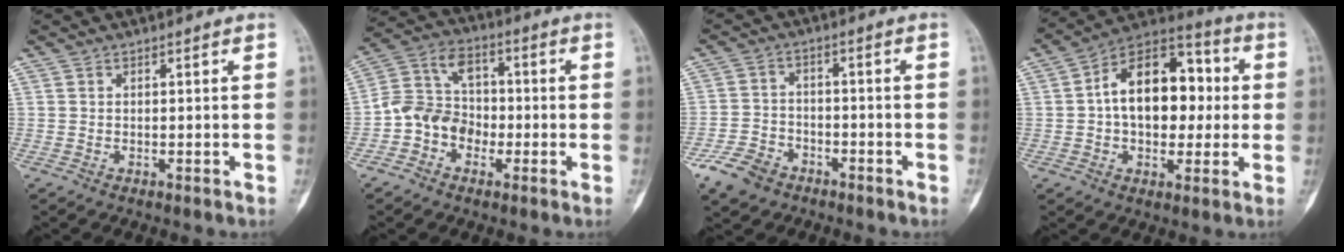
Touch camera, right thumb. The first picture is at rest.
{"total": 10.2, "force": [-2.8, 8.5, 4.9], "torque": [-0.072, 0.039, -0.066]}
{"total": 7.4, "force": [-4.8, 4.7, 2.9], "torque": [-0.049, 0.022, -0.091]}
{"total": 18.2, "force": [1.4, 11.7, 13.9], "torque": [-0.174, 0.035, 0.016]}